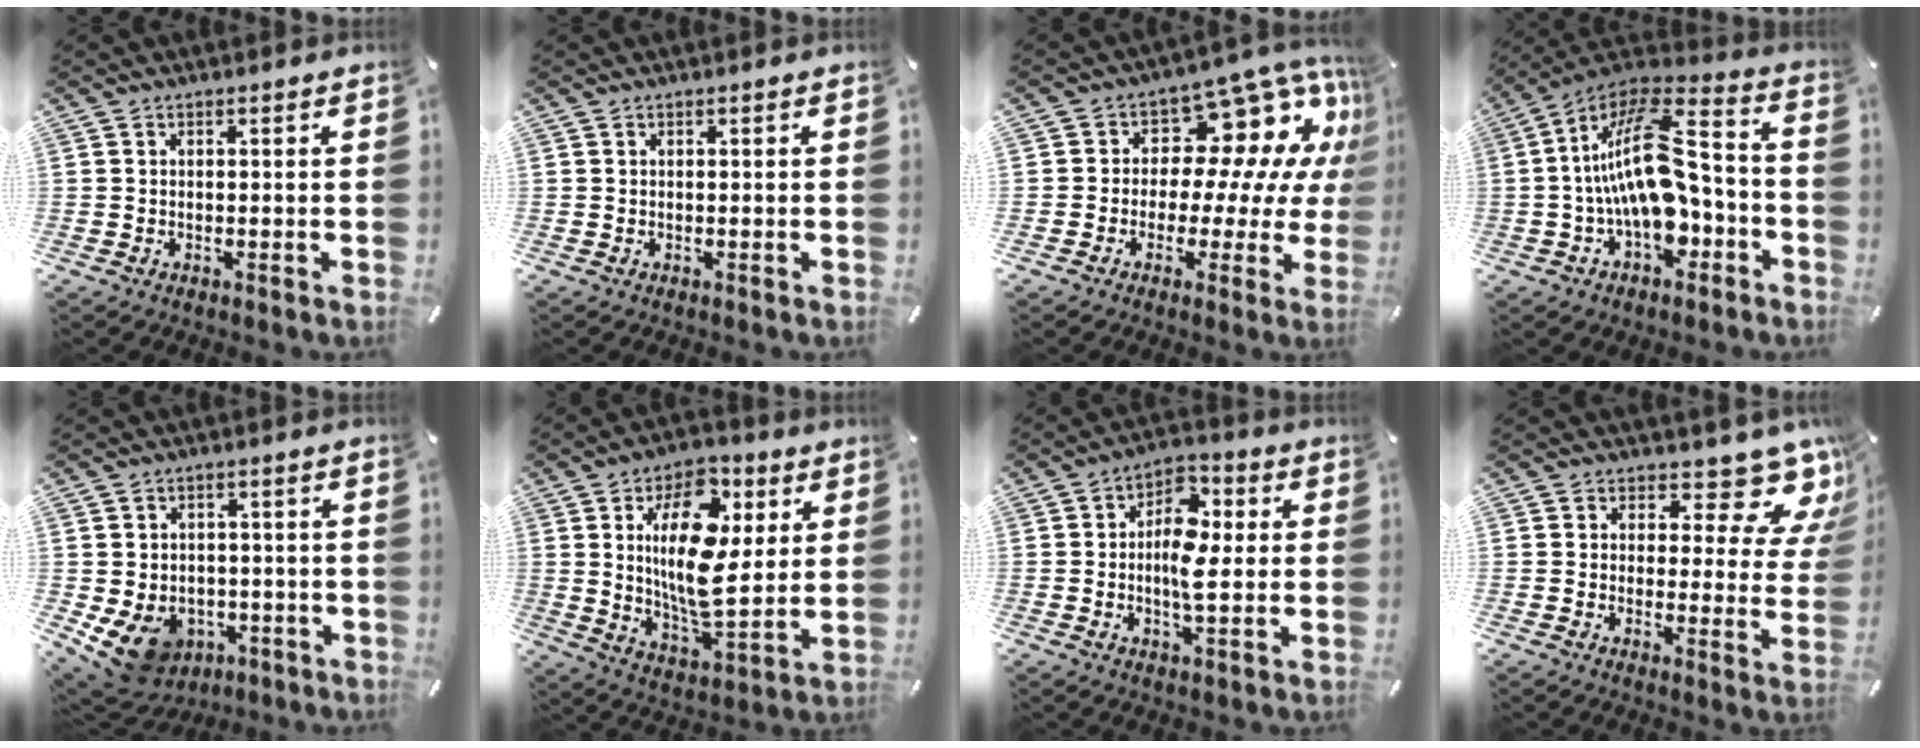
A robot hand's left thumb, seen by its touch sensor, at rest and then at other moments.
{"total": 0.0}
{"total": 14.1, "force": [6.2, 9.0, 8.9], "torque": [-0.125, -0.055, 0.106]}
{"total": 19.8, "force": [-1.4, 11.4, 16.2], "torque": [-0.308, 0.003, -0.021]}
{"total": 9.6, "force": [-3.7, 7.7, 4.5], "torque": [-0.102, 0.004, -0.066]}
{"total": 18.5, "force": [4.9, 9.8, 14.9], "torque": [-0.261, -0.014, 0.078]}
{"total": 9.5, "force": [-0.4, 5.3, 7.9], "torque": [-0.133, 0.002, -0.010]}
{"total": 10.9, "force": [7.3, 4.6, 6.7], "torque": [-0.078, -0.062, 0.123]}